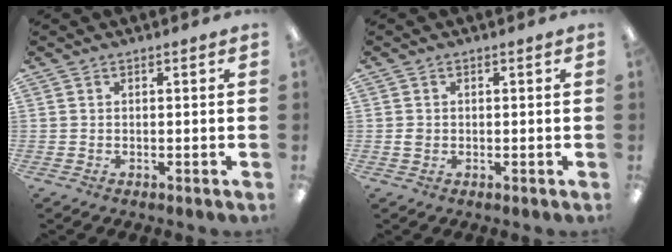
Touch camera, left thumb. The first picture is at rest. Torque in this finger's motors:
{"motor_torque": [-0.04, 0.02, -0.02, -0.14, 0.00]}